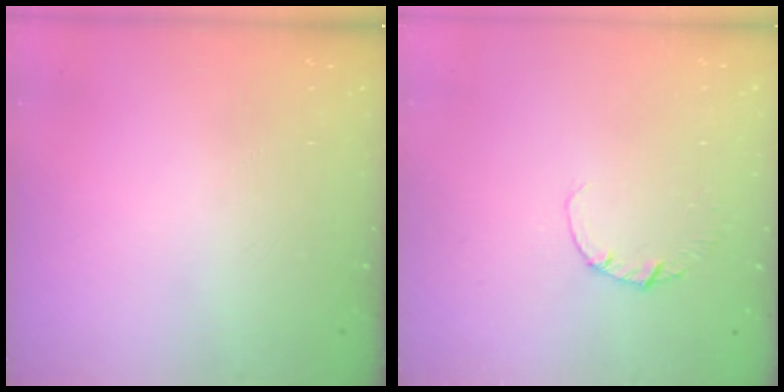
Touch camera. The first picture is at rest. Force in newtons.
{"total": 1.1, "press": 1.1, "slide": 0.1}